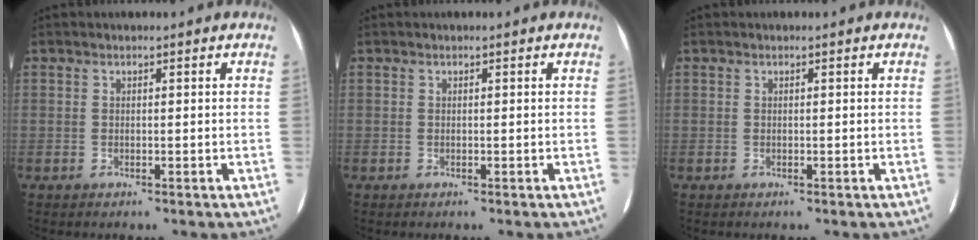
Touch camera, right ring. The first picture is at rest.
{"total": 0.0}
{"total": 0.0}